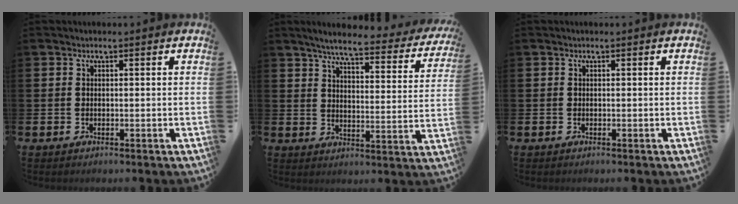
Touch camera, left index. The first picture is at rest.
{"total": 5.8, "force": [5.1, 0.7, 2.7], "torque": [-0.061, -0.039, 0.078]}
{"total": 0.0}